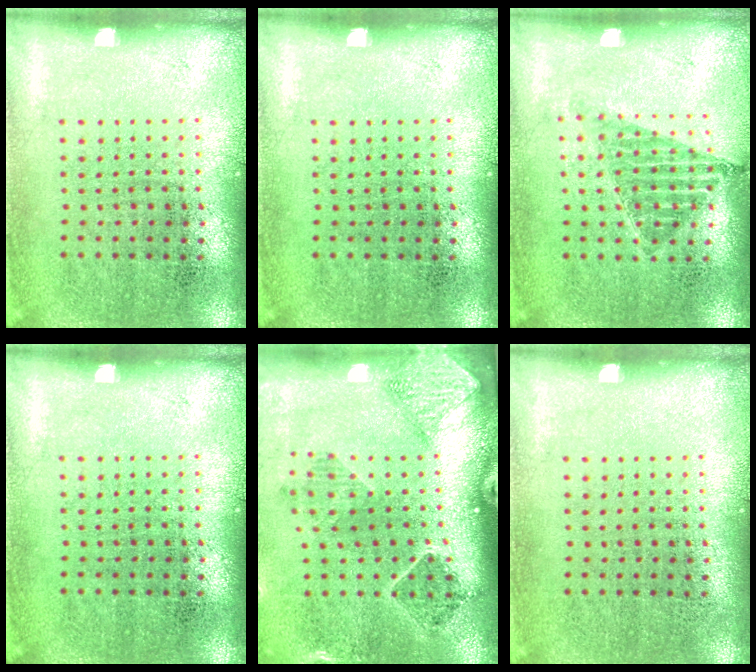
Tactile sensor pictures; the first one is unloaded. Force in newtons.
{"total": 0.0}
{"total": 0.9, "press": 0.8, "slide": 0.4}
{"total": 0.0}
{"total": 1.7, "press": 1.6, "slide": 0.4}
{"total": 0.0}